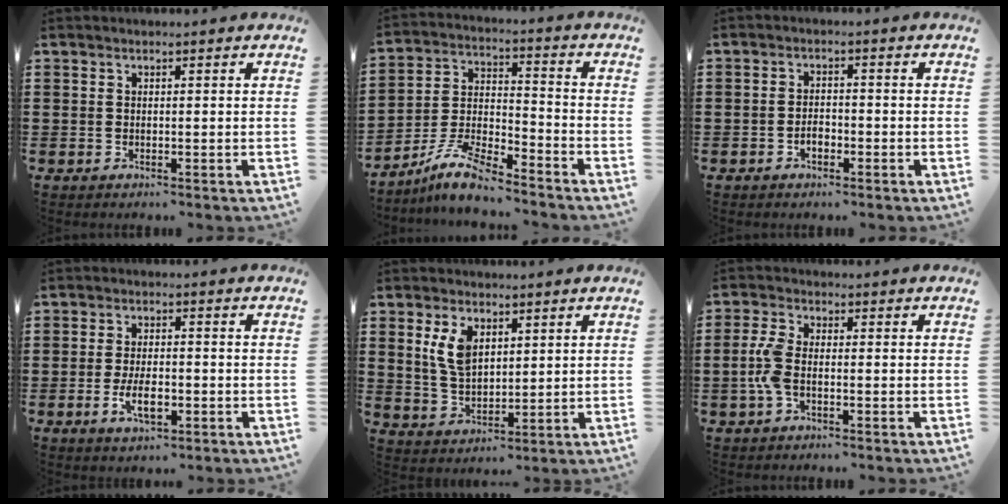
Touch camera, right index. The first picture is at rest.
{"total": 8.5, "force": [-7.4, 1.3, 4.0], "torque": [-0.092, 0.007, -0.147]}
{"total": 2.2, "force": [-1.1, 1.2, 1.5], "torque": [-0.031, 0.003, -0.022]}
{"total": 4.8, "force": [-1.5, 2.1, 4.0], "torque": [-0.074, -0.002, -0.032]}
{"total": 6.2, "force": [2.7, 3.4, 4.4], "torque": [-0.106, 0.005, 0.048]}
{"total": 4.6, "force": [-0.9, 2.1, 4.1], "torque": [-0.108, -0.007, -0.025]}